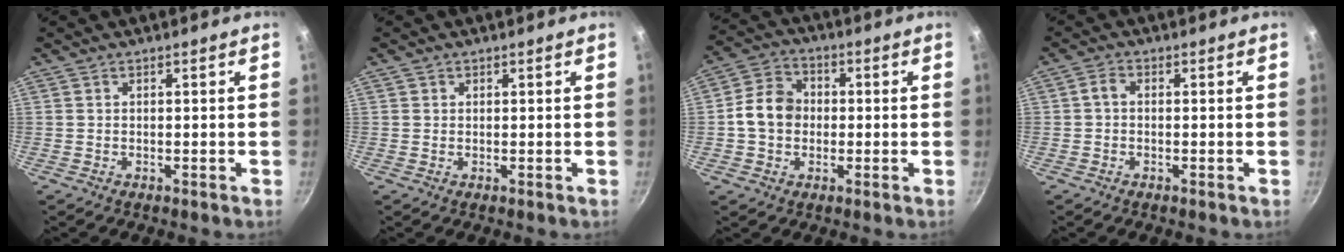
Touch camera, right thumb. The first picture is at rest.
{"total": 0.6, "force": [0.3, 0.5, 0.0], "torque": [0.005, -0.001, 0.003]}
{"total": 8.6, "force": [-0.4, 7.2, 4.8], "torque": [-0.058, 0.020, -0.023]}
{"total": 1.9, "force": [-0.1, 1.1, 1.6], "torque": [-0.043, 0.010, -0.006]}